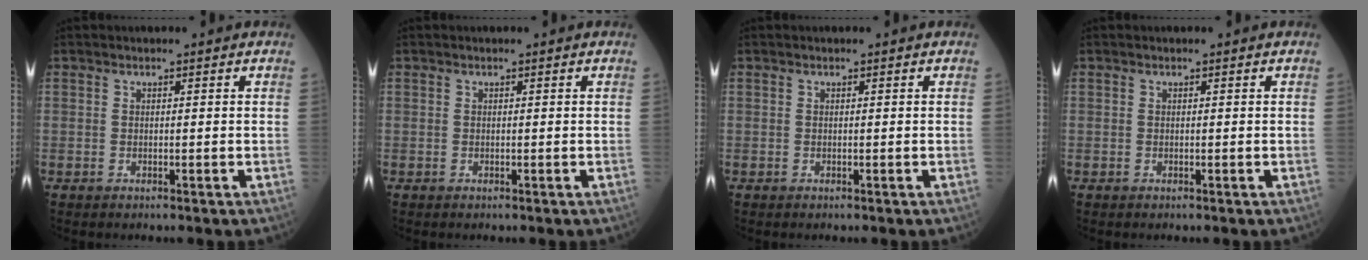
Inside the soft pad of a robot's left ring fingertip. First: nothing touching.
{"total": 0.0}
{"total": 0.0}
{"total": 0.0}